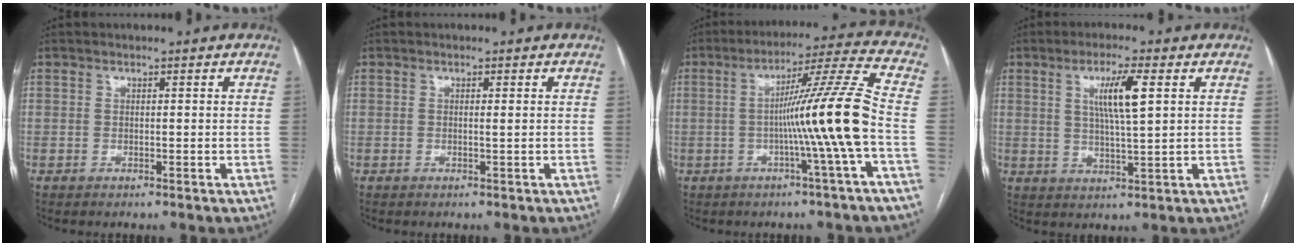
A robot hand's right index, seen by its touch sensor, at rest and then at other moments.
{"total": 0.6, "force": [0.1, -0.1, 0.6], "torque": [-0.011, -0.001, 0.000]}
{"total": 13.0, "force": [-2.5, -3.0, 12.4], "torque": [-0.197, 0.005, -0.043]}
{"total": 7.0, "force": [2.1, 0.3, 6.6], "torque": [-0.124, 0.002, 0.039]}